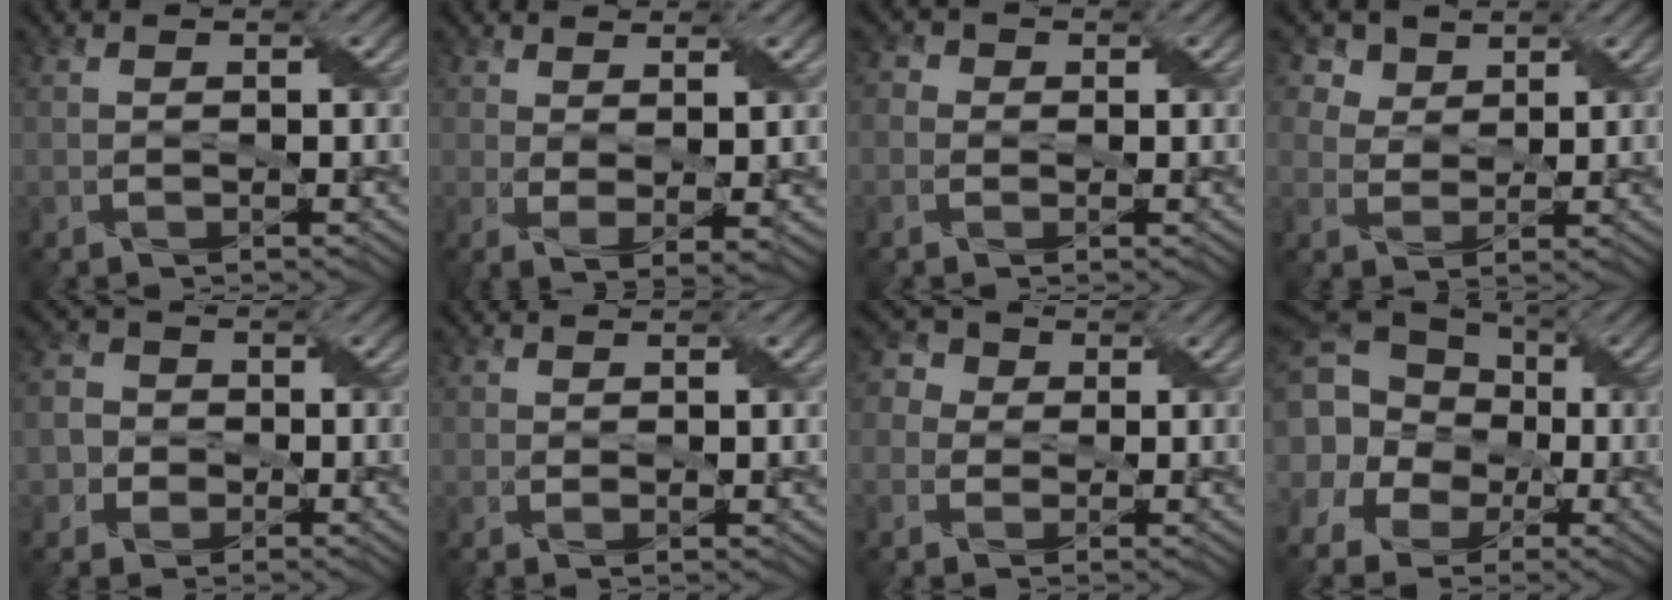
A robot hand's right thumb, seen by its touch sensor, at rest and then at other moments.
{"total": 3.9, "force": [1.5, 0.9, 3.4], "torque": [-0.074, -0.007, 0.032]}
{"total": 2.1, "force": [0.1, 2.0, 0.6], "torque": [-0.008, 0.006, -0.014]}
{"total": 4.5, "force": [3.1, 3.0, 1.3], "torque": [-0.051, -0.010, 0.072]}
{"total": 4.0, "force": [-0.9, 3.7, 1.2], "torque": [-0.027, 0.002, -0.028]}
{"total": 1.2, "force": [0.6, 0.3, 1.0], "torque": [-0.019, -0.001, 0.014]}
{"total": 3.3, "force": [0.3, 3.2, 1.1], "torque": [-0.036, 0.012, 0.000]}
{"total": 17.2, "force": [-0.7, 14.5, 9.1], "torque": [-0.234, 0.008, -0.053]}